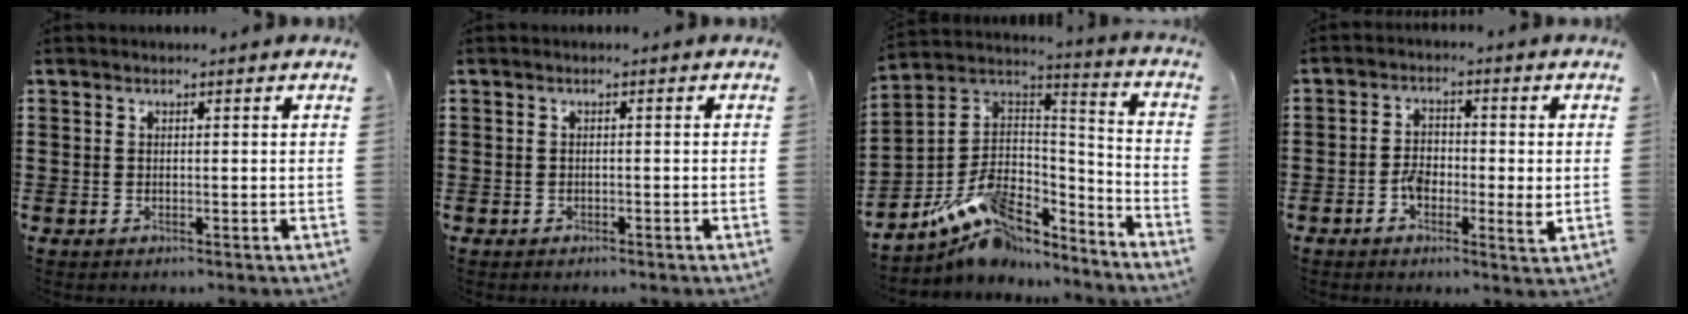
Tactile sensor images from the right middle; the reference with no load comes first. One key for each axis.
{"total": 0.7, "fx": -0.6, "fy": 0.3, "fz": 0.0, "tx": -0.003, "ty": 0.000, "tz": -0.013}
{"total": 10.2, "fx": -6.8, "fy": 5.9, "fz": 5.0, "tx": -0.107, "ty": 0.014, "tz": -0.129}
{"total": 4.0, "fx": -1.1, "fy": 2.1, "fz": 3.2, "tx": -0.051, "ty": 0.006, "tz": -0.022}